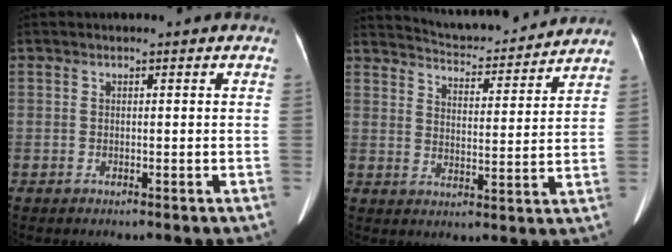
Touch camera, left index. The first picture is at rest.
{"total": 14.8, "force": [14.1, 1.5, 4.3], "torque": [-0.069, 0.006, 0.198]}